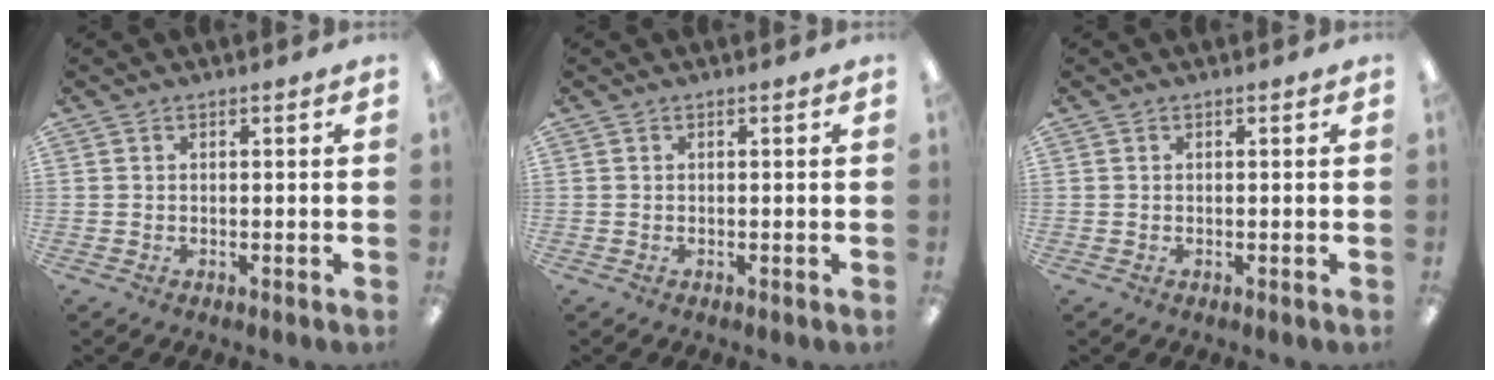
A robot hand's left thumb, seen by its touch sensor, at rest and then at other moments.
{"total": 0.0}
{"total": 0.0}